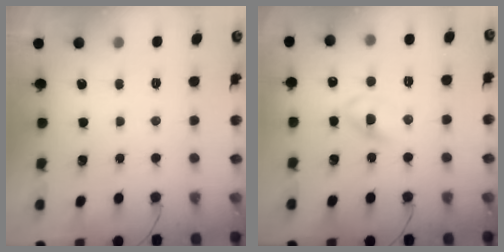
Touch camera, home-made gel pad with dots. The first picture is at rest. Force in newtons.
{"total": 4.0, "press": 3.8, "slide": 1.2}